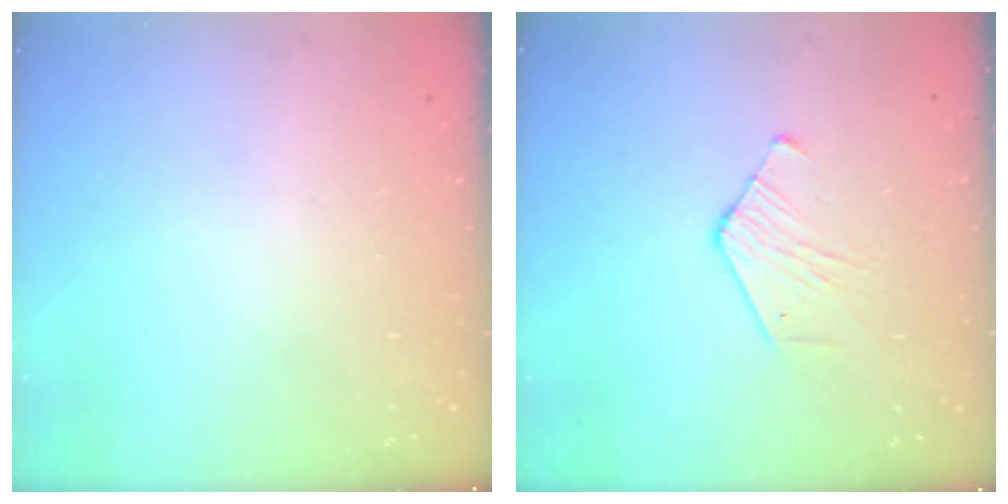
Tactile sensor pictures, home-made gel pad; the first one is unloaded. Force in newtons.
{"total": 4.0, "press": 4.0, "slide": 0.3}